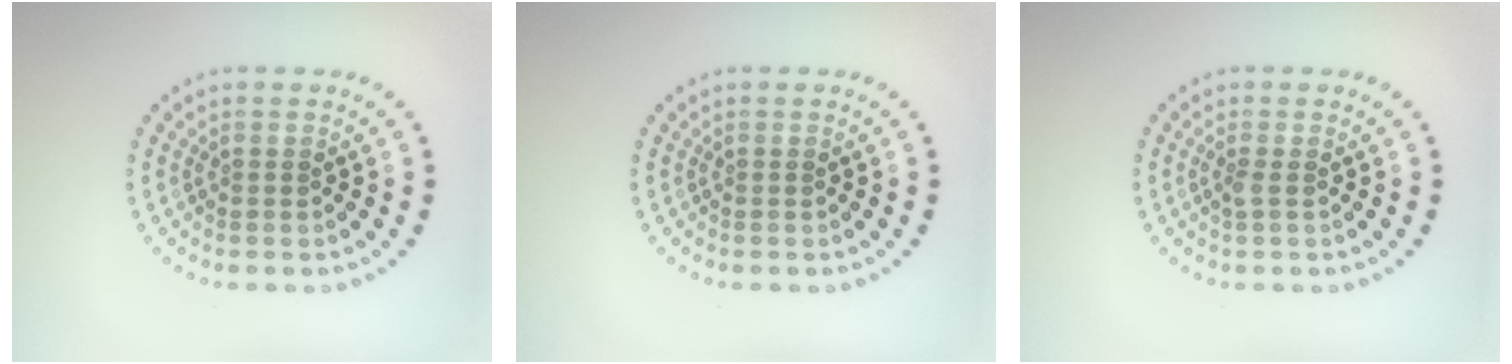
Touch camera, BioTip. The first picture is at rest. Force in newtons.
{"total": 0.0}
{"total": 0.7, "press": 0.6, "slide": 0.3}